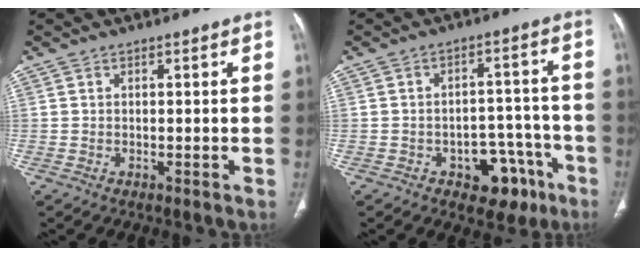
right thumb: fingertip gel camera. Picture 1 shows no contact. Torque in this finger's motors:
{"motor_torque": [2.52, 2.49, 0.73, -0.78, 0.02]}